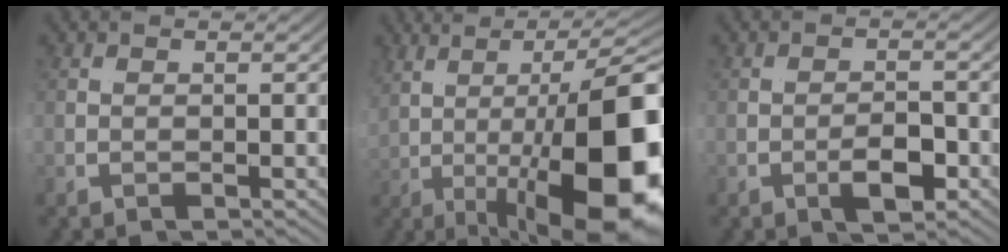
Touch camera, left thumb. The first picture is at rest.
{"total": 14.3, "force": [-1.6, 1.7, 14.1], "torque": [-0.185, 0.020, -0.013]}
{"total": 2.3, "force": [-1.0, 0.5, 2.0], "torque": [-0.036, 0.000, -0.016]}